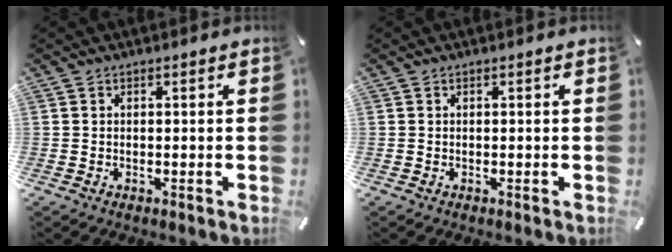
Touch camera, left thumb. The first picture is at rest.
{"total": 0.0}